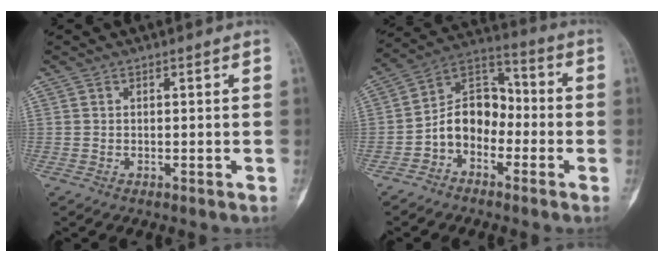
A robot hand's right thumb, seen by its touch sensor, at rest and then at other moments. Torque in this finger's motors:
{"motor_torque": [1.20, 1.15, 0.54, -0.61, 0.05]}